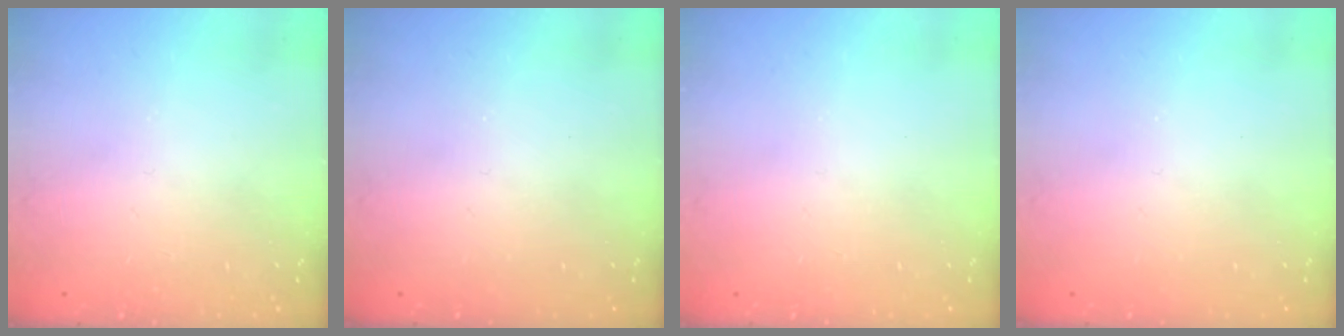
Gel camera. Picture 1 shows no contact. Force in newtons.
{"total": 0.0}
{"total": 0.0}
{"total": 0.0}